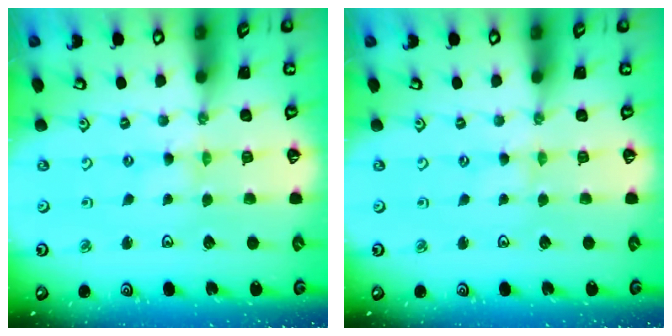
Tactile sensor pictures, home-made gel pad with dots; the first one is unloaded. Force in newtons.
{"total": 0.5, "press": 0.5, "slide": 0.2}